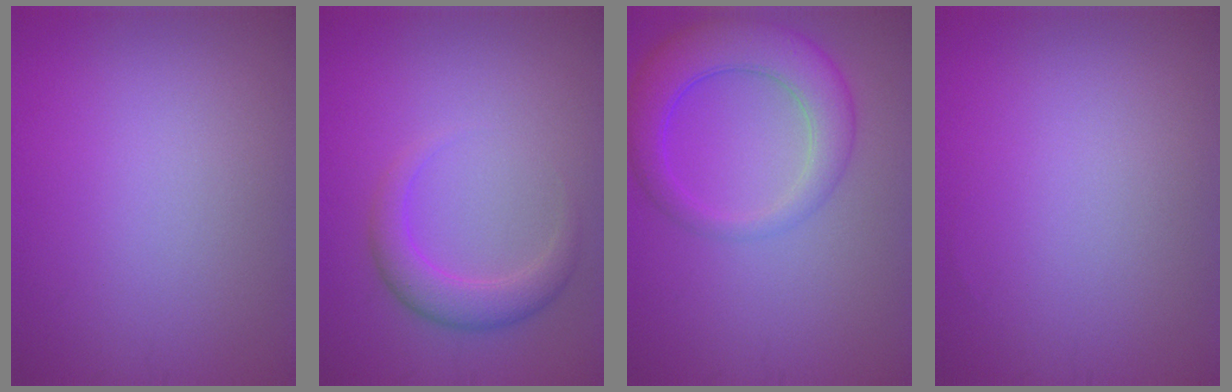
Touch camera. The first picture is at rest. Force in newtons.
{"total": 3.1, "press": 3.1, "slide": 0.1}
{"total": 5.7, "press": 5.7, "slide": 0.4}
{"total": 0.0}